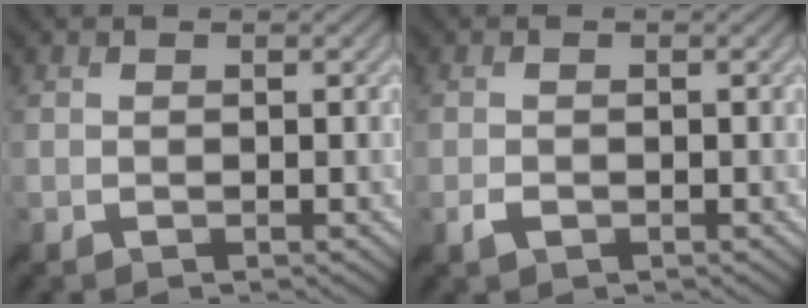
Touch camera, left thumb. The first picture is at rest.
{"total": 1.1, "force": [-0.7, 0.6, 0.5], "torque": [-0.010, -0.002, -0.014]}